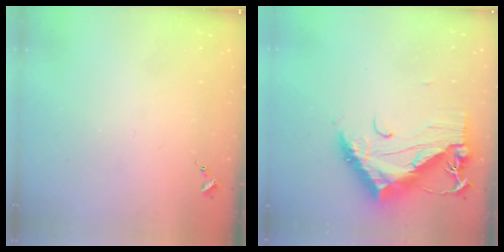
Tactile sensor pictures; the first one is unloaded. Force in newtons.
{"total": 17.0, "press": 17.0, "slide": 1.4}